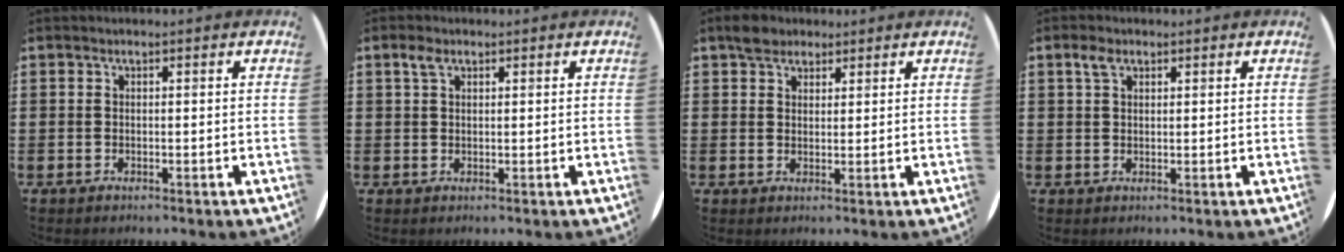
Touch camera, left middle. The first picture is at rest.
{"total": 1.9, "force": [1.2, 1.1, 1.0], "torque": [-0.015, 0.003, 0.020]}
{"total": 3.0, "force": [2.5, 1.5, 0.6], "torque": [-0.001, 0.003, 0.045]}
{"total": 2.2, "force": [1.4, 1.3, 1.1], "torque": [-0.017, 0.003, 0.024]}